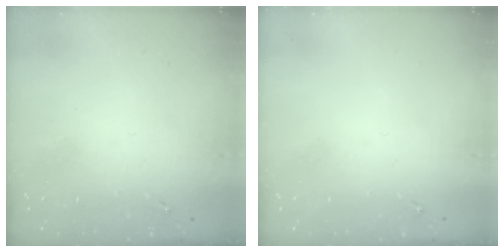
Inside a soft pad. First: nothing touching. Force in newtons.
{"total": 0.0}